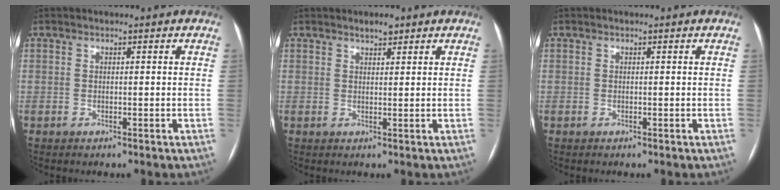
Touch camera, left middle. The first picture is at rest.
{"total": 1.7, "force": [1.4, 0.6, 0.8], "torque": [-0.016, 0.002, 0.023]}
{"total": 0.0}